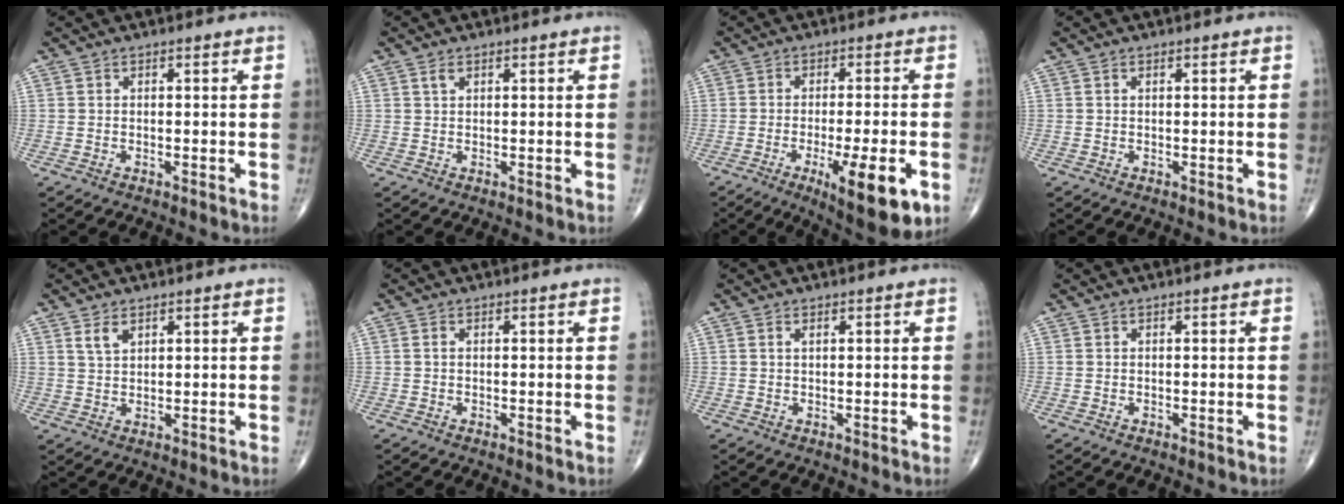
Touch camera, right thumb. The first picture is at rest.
{"total": 1.3, "force": [0.7, 0.7, 0.8], "torque": [-0.014, 0.003, 0.014]}
{"total": 13.4, "force": [-5.1, 3.4, 12.0], "torque": [-0.174, -0.006, -0.066]}
{"total": 0.0}
{"total": 2.9, "force": [1.7, 1.6, 1.8], "torque": [-0.028, -0.008, 0.038]}
{"total": 0.5, "force": [0.0, 0.3, 0.4], "torque": [-0.010, 0.001, 0.001]}
{"total": 0.7, "force": [0.4, 0.2, 0.5], "torque": [-0.013, 0.004, 0.007]}
{"total": 0.0}